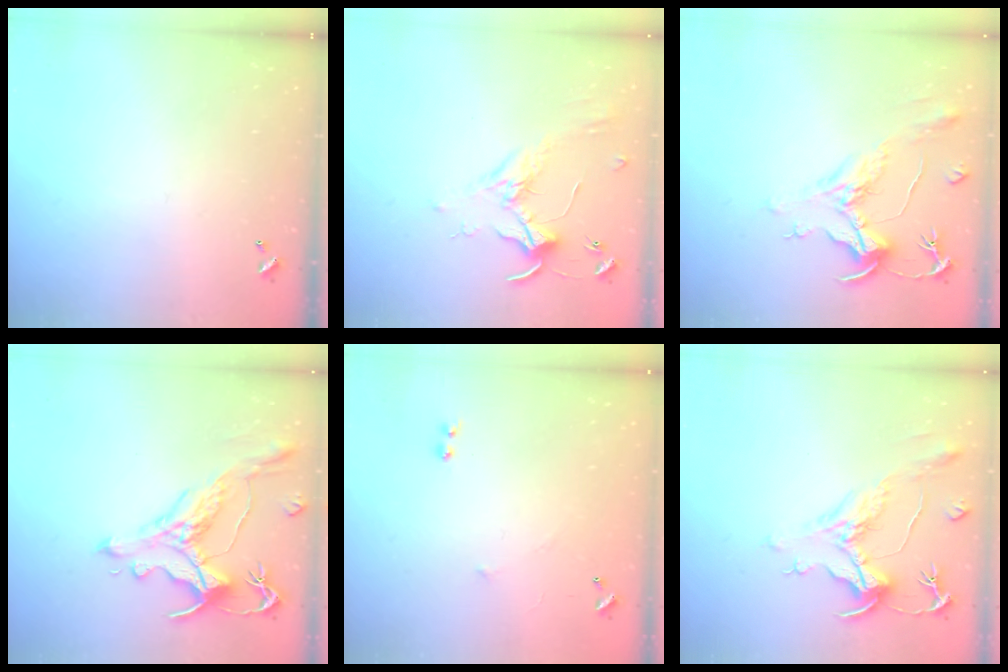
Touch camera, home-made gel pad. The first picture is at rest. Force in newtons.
{"total": 1.7, "press": 1.6, "slide": 0.4}
{"total": 2.3, "press": 1.8, "slide": 1.3}
{"total": 1.7, "press": 1.2, "slide": 1.1}
{"total": 6.7, "press": 6.7, "slide": 0.7}
{"total": 1.9, "press": 1.4, "slide": 1.2}